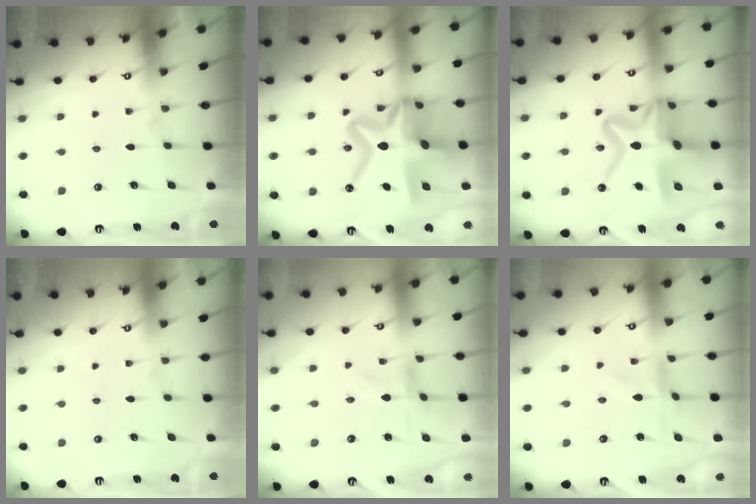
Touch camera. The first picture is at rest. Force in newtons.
{"total": 21.6, "press": 21.5, "slide": 2.3}
{"total": 20.0, "press": 19.9, "slide": 1.9}
{"total": 0.0}
{"total": 0.0}
{"total": 0.6, "press": 0.6, "slide": 0.2}